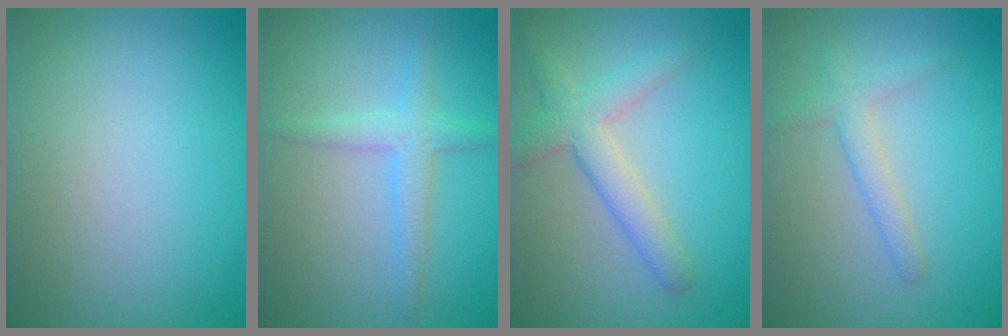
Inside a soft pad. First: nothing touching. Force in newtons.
{"total": 2.3, "press": 2.3, "slide": 0.1}
{"total": 3.7, "press": 3.6, "slide": 0.2}
{"total": 1.9, "press": 1.9, "slide": 0.1}